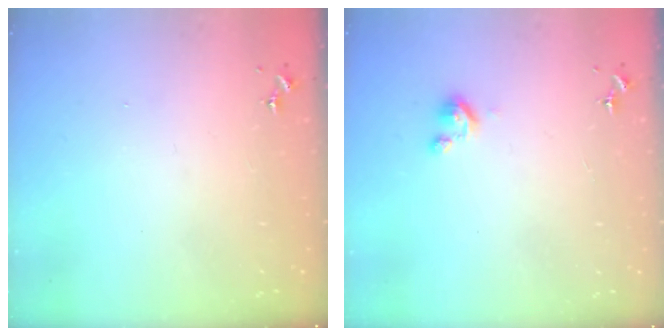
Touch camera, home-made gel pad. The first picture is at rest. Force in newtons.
{"total": 2.8, "press": 2.8, "slide": 0.3}